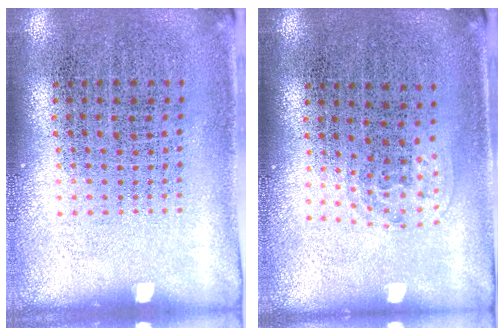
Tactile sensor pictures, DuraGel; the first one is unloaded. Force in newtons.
{"total": 1.1, "press": 0.7, "slide": 0.8}